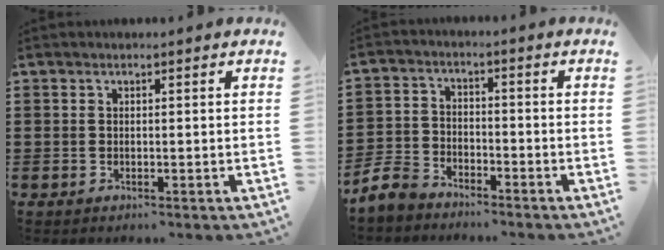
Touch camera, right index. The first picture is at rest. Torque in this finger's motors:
{"motor_torque": [-0.04, 0.07, -0.47, -0.21]}